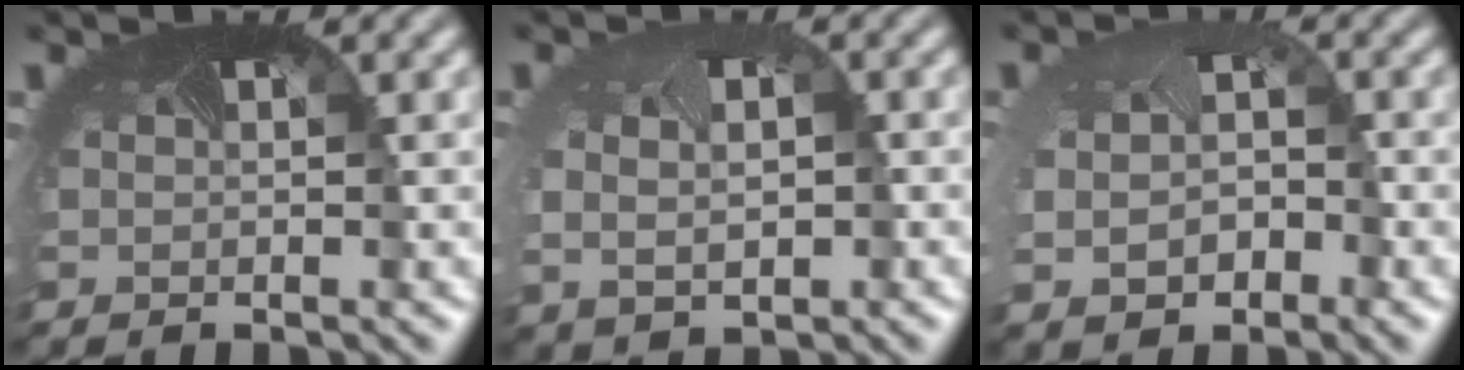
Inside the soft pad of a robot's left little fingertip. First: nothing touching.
{"total": 4.7, "force": [-0.2, 3.6, 3.1], "torque": [-0.049, -0.007, -0.004]}
{"total": 4.3, "force": [-0.8, 3.1, 2.9], "torque": [-0.062, -0.020, -0.006]}